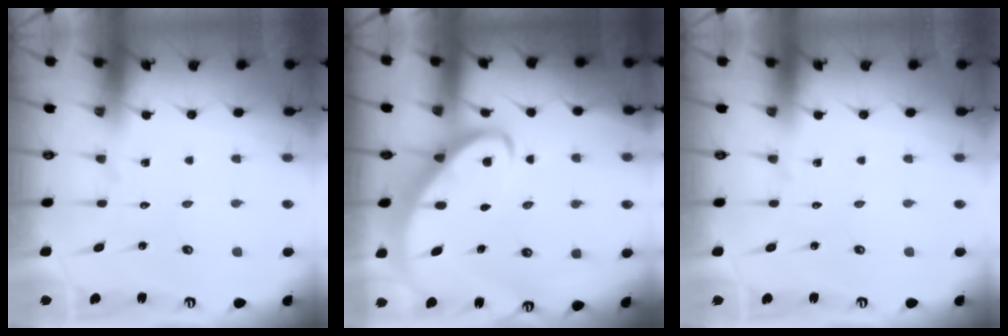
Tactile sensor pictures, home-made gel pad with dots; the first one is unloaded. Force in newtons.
{"total": 2.9, "press": 2.8, "slide": 0.4}
{"total": 0.0}